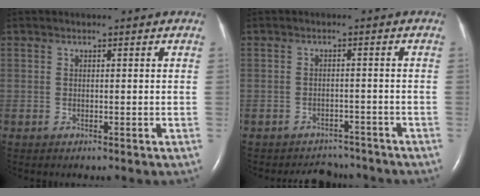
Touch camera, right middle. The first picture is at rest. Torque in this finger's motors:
{"motor_torque": [0.00, -0.02, -0.01, 0.01]}